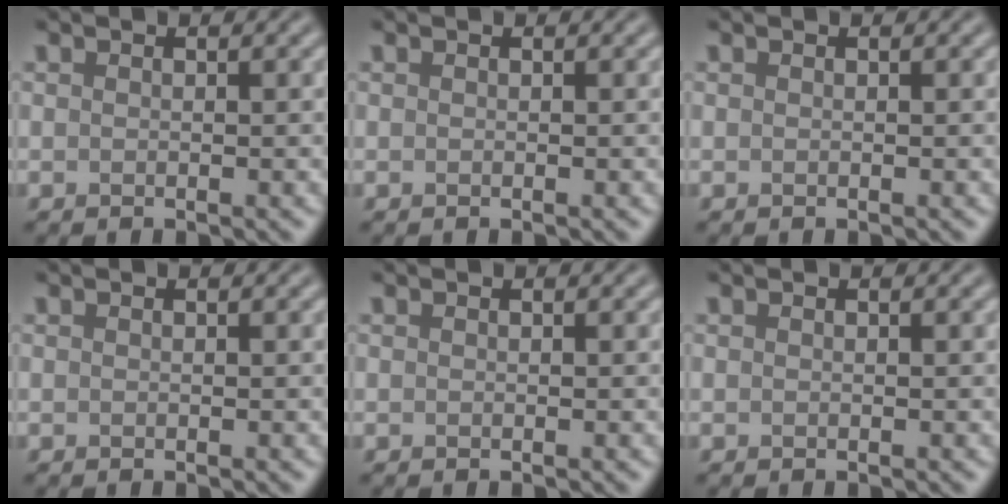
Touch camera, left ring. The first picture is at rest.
{"total": 0.0}
{"total": 0.0}
{"total": 0.0}
{"total": 0.0}
{"total": 0.0}